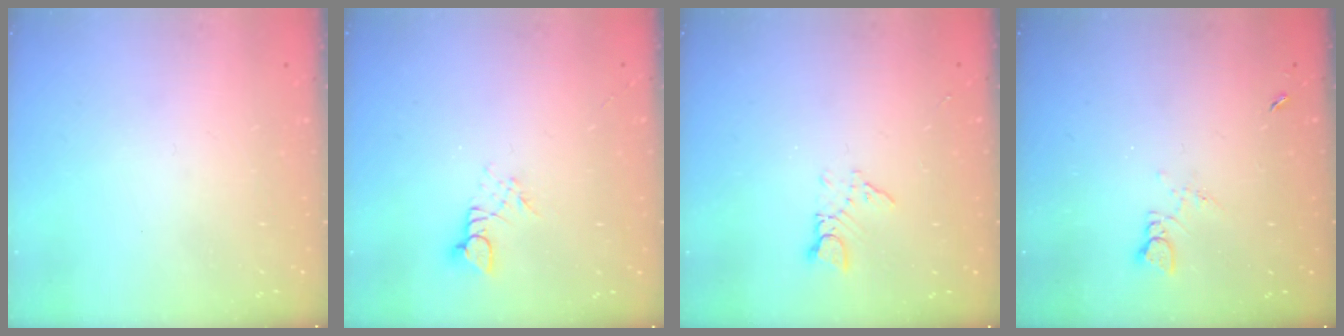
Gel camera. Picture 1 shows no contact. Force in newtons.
{"total": 2.7, "press": 2.7, "slide": 0.2}
{"total": 5.2, "press": 5.2, "slide": 0.6}
{"total": 4.3, "press": 4.2, "slide": 0.6}